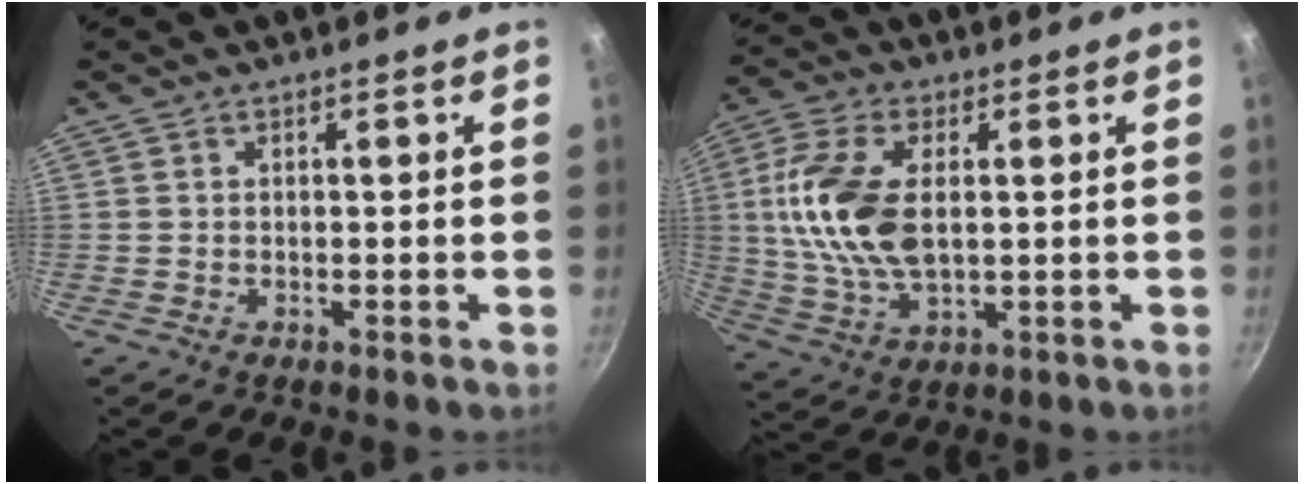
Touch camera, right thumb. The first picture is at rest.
{"total": 14.8, "force": [1.7, 8.1, 12.3], "torque": [-0.243, 0.000, 0.031]}